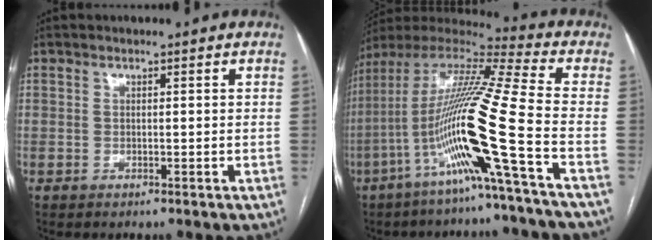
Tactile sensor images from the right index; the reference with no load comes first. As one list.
[{"total": 19.4, "force": [-7.1, -1.9, 18.0], "torque": [-0.361, -0.009, -0.145]}]